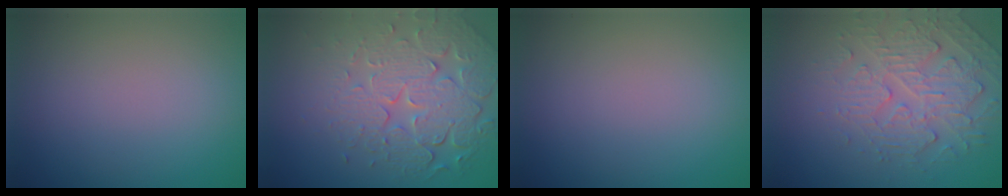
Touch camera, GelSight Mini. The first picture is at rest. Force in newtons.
{"total": 7.4, "press": 5.4, "slide": 5.1}
{"total": 0.0}
{"total": 4.8, "press": 3.5, "slide": 3.2}